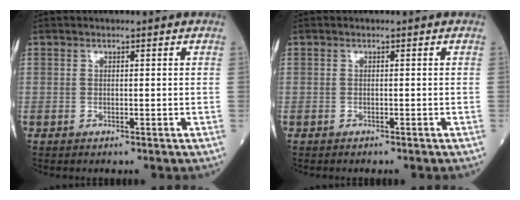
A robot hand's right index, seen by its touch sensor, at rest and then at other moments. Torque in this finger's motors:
{"motor_torque": [-0.07, -0.13, 0.02, -0.01]}